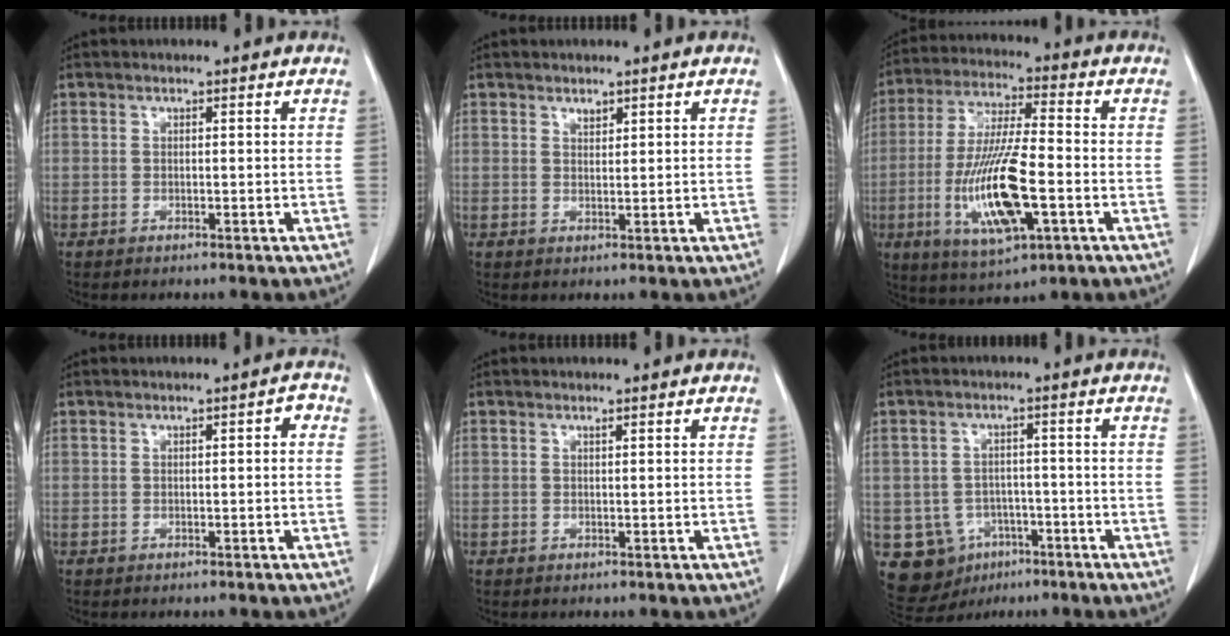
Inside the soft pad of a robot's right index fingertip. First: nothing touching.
{"total": 1.1, "force": [0.9, 0.4, 0.5], "torque": [-0.009, -0.003, 0.017]}
{"total": 15.0, "force": [-4.0, 3.0, 14.1], "torque": [-0.284, -0.014, -0.067]}
{"total": 1.4, "force": [0.0, 0.5, 1.3], "torque": [-0.013, 0.005, -0.002]}
{"total": 0.0}
{"total": 9.5, "force": [-3.6, 8.5, 2.3], "torque": [-0.055, 0.016, -0.038]}